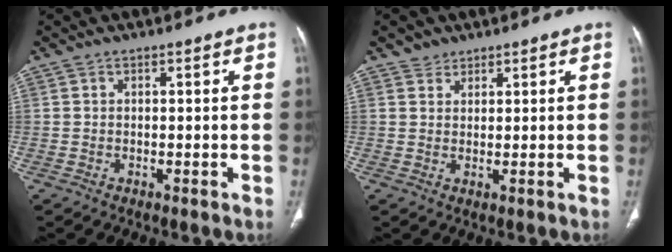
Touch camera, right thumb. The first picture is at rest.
{"total": 2.2, "force": [1.6, 1.5, 0.1], "torque": [0.014, -0.010, 0.023]}